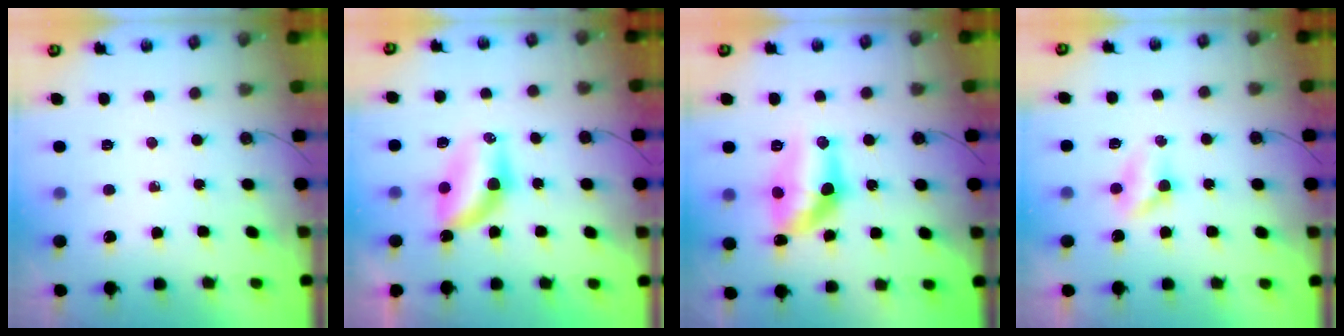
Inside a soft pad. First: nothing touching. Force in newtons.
{"total": 7.1, "press": 6.8, "slide": 2.1}
{"total": 12.6, "press": 12.6, "slide": 0.6}
{"total": 4.2, "press": 3.7, "slide": 2.1}